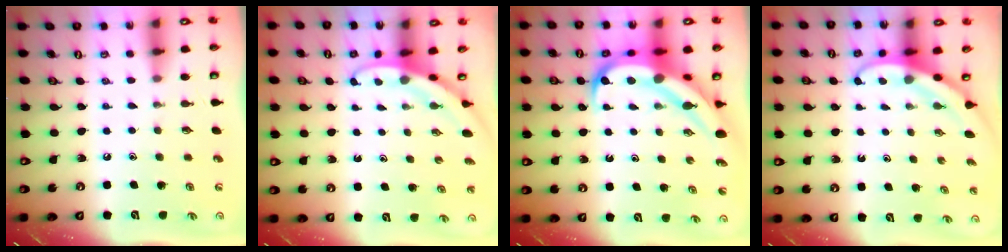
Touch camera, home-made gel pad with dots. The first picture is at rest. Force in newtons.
{"total": 3.1, "press": 3.1, "slide": 0.1}
{"total": 12.7, "press": 12.6, "slide": 1.9}
{"total": 3.8, "press": 3.8, "slide": 0.3}